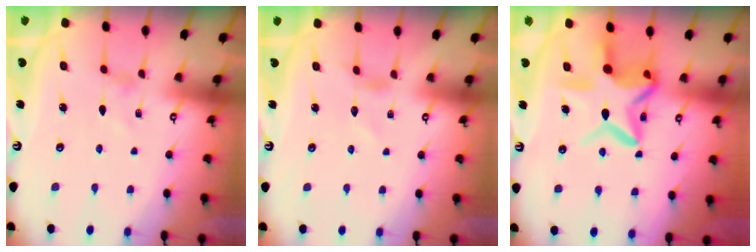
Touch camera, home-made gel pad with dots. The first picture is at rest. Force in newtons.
{"total": 2.3, "press": 2.3, "slide": 0.2}
{"total": 14.2, "press": 14.0, "slide": 2.0}